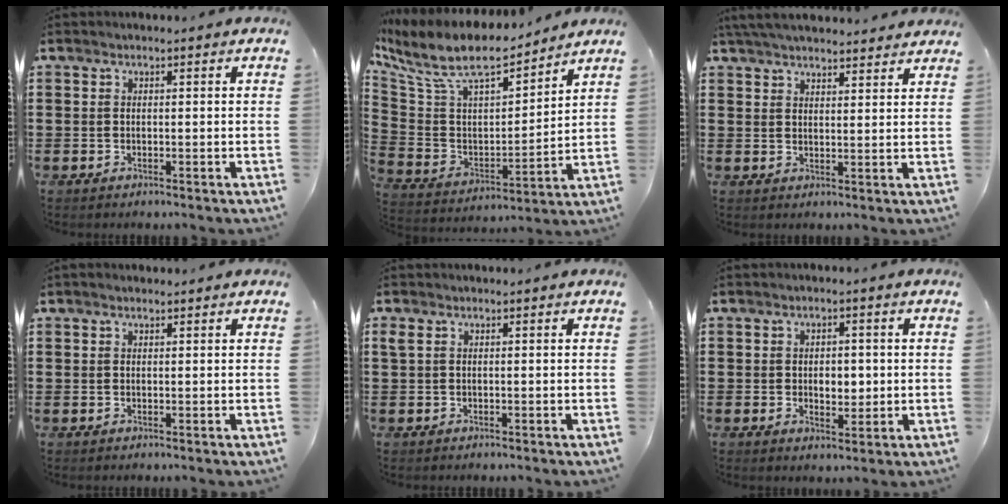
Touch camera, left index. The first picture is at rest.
{"total": 10.5, "force": [8.3, 3.1, 5.5], "torque": [-0.143, -0.049, 0.144]}
{"total": 5.0, "force": [4.8, 0.7, 1.2], "torque": [-0.037, -0.013, 0.090]}
{"total": 0.8, "force": [0.6, 0.2, 0.4], "torque": [-0.008, 0.003, 0.012]}
{"total": 0.9, "force": [0.4, 0.5, 0.7], "torque": [-0.015, 0.005, 0.006]}
{"total": 3.3, "force": [0.1, 2.1, 2.5], "torque": [-0.039, 0.001, -0.006]}